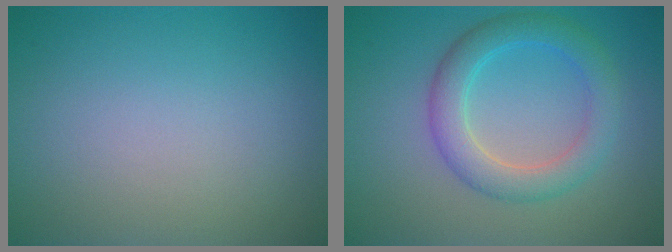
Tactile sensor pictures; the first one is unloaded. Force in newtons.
{"total": 4.2, "press": 4.2, "slide": 0.1}